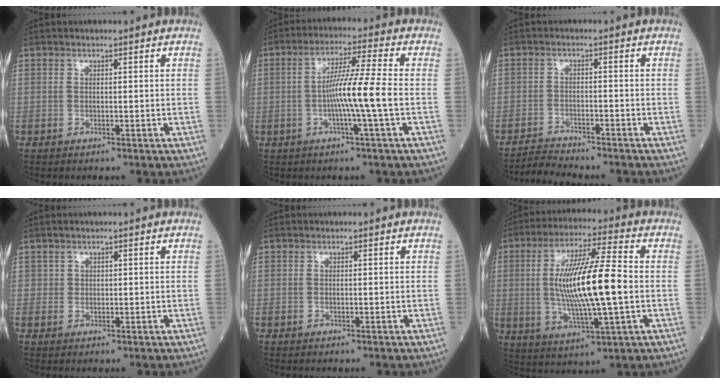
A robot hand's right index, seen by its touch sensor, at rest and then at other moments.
{"total": 8.2, "force": [-1.4, -1.4, 7.9], "torque": [-0.145, 0.003, -0.028]}
{"total": 4.2, "force": [-4.2, -0.3, 0.5], "torque": [-0.012, -0.014, -0.070]}
{"total": 0.7, "force": [0.3, 0.7, 0.0], "torque": [0.011, 0.001, 0.002]}
{"total": 0.0}
{"total": 15.3, "force": [-0.3, 1.5, 15.2], "torque": [-0.287, -0.002, -0.004]}